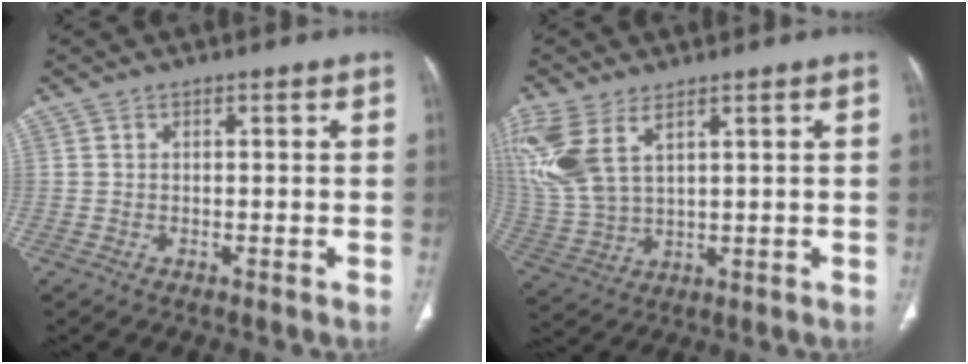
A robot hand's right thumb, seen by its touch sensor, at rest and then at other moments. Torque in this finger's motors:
{"motor_torque": [-0.34, 0.87, 1.10, 1.14, 0.48]}